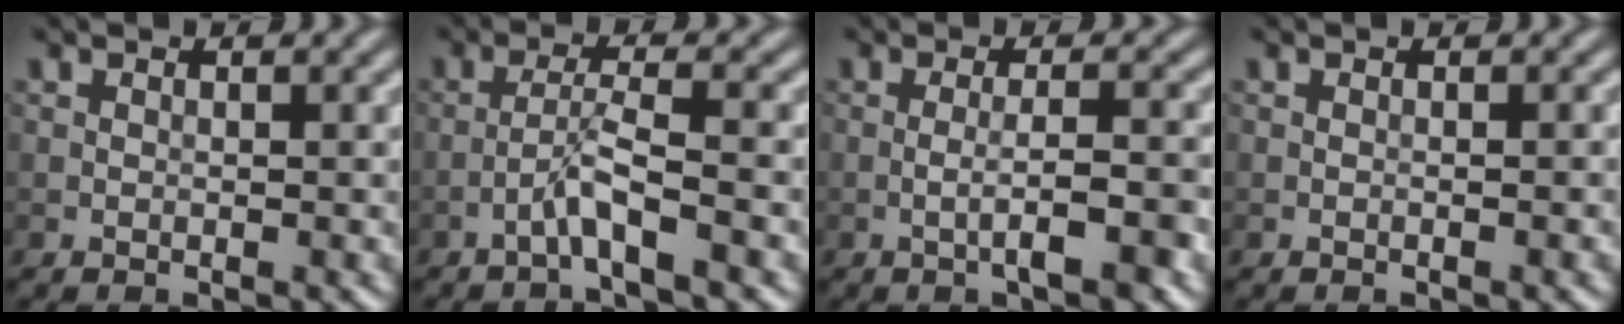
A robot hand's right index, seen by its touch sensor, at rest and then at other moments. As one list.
[{"total": 2.9, "force": [-1.6, -0.1, 2.4], "torque": [-0.047, 0.014, -0.037]}, {"total": 3.4, "force": [-1.1, 0.5, 3.2], "torque": [-0.053, 0.006, -0.022]}, {"total": 0.7, "force": [-0.3, 0.1, 0.6], "torque": [-0.006, 0.000, -0.005]}]